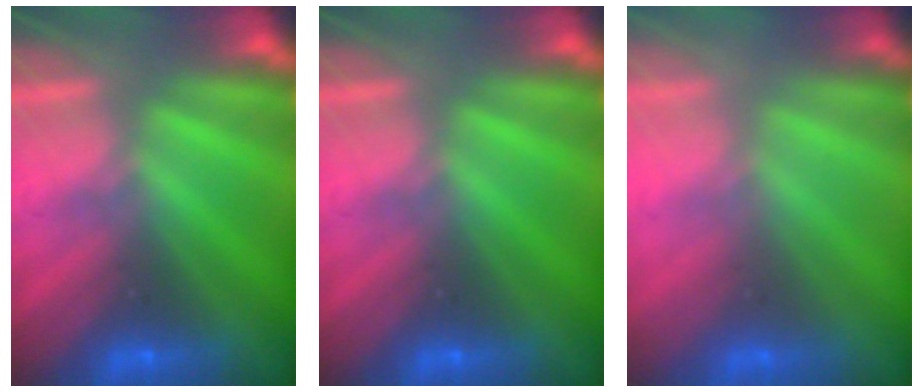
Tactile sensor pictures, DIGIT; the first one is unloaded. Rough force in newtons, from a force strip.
{"total": 0.0}
{"total": 2.9}